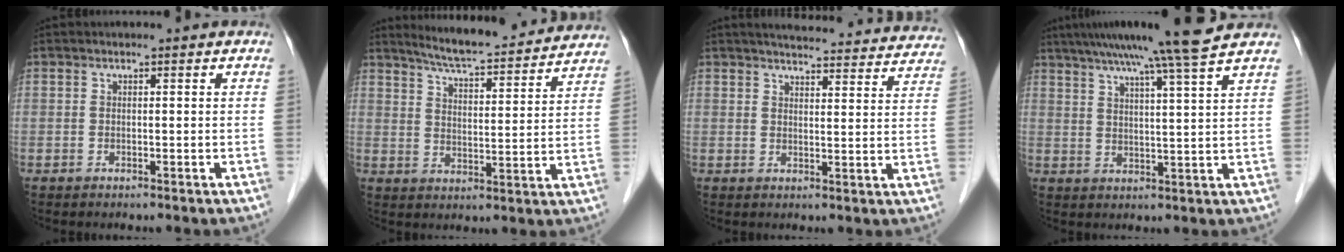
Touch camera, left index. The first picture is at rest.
{"total": 16.0, "force": [14.9, 1.3, 5.8], "torque": [-0.090, -0.008, 0.202]}
{"total": 22.9, "force": [21.6, 3.6, 6.5], "torque": [-0.078, -0.031, 0.246]}
{"total": 13.3, "force": [10.6, -1.6, 7.9], "torque": [-0.127, 0.011, 0.140]}